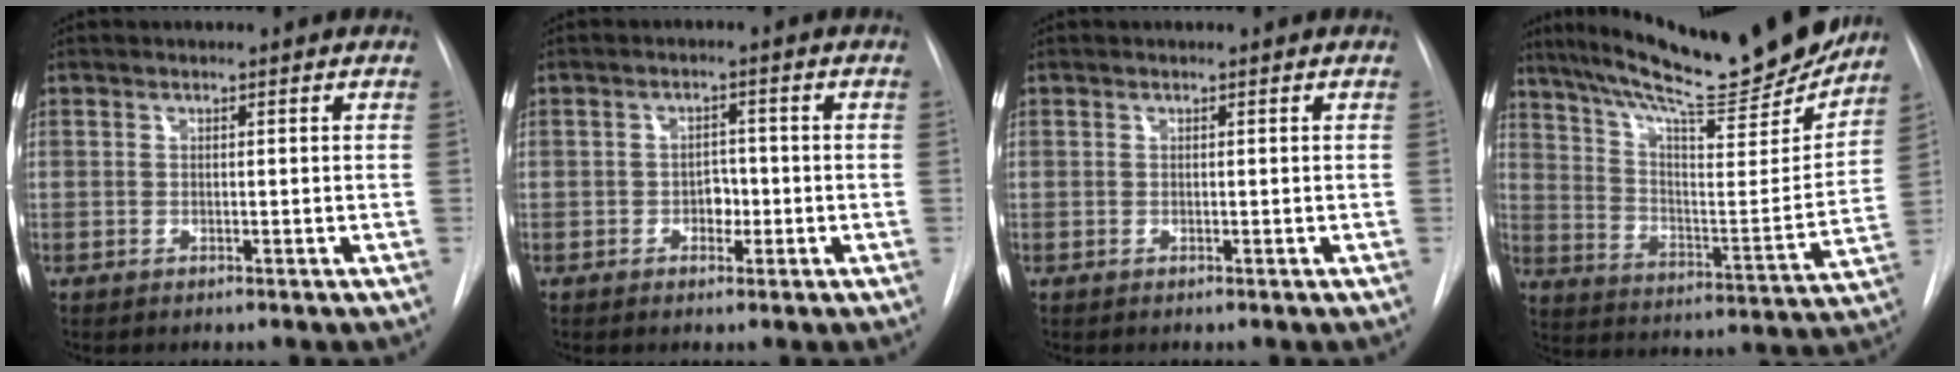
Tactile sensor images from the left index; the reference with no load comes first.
{"total": 2.5, "force": [-1.0, 1.7, 1.5], "torque": [-0.015, 0.003, -0.014]}
{"total": 0.0}
{"total": 23.7, "force": [20.7, 2.7, 11.2], "torque": [-0.186, -0.048, 0.301]}